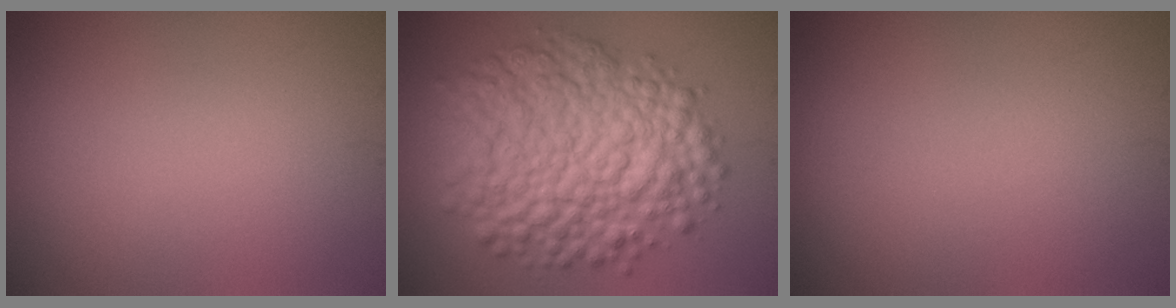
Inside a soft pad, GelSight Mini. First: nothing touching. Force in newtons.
{"total": 10.2, "press": 10.2, "slide": 0.3}
{"total": 0.0}